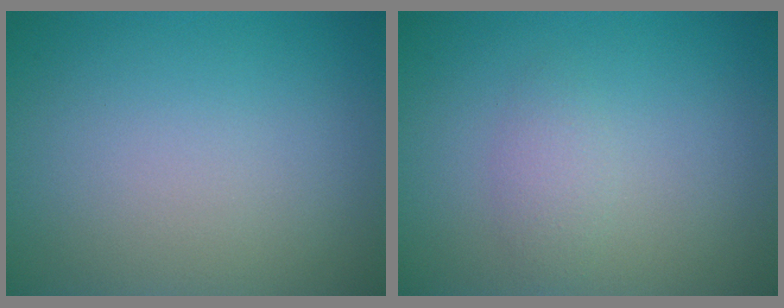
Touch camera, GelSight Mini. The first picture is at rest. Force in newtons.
{"total": 1.6, "press": 1.6, "slide": 0.0}